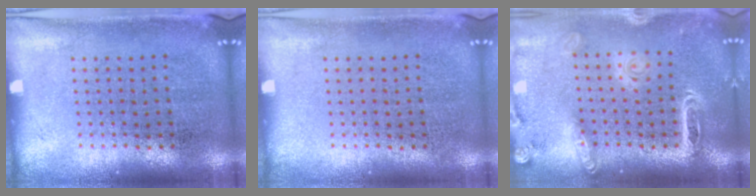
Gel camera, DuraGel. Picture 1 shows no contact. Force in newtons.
{"total": 0.0}
{"total": 1.9, "press": 1.6, "slide": 1.0}